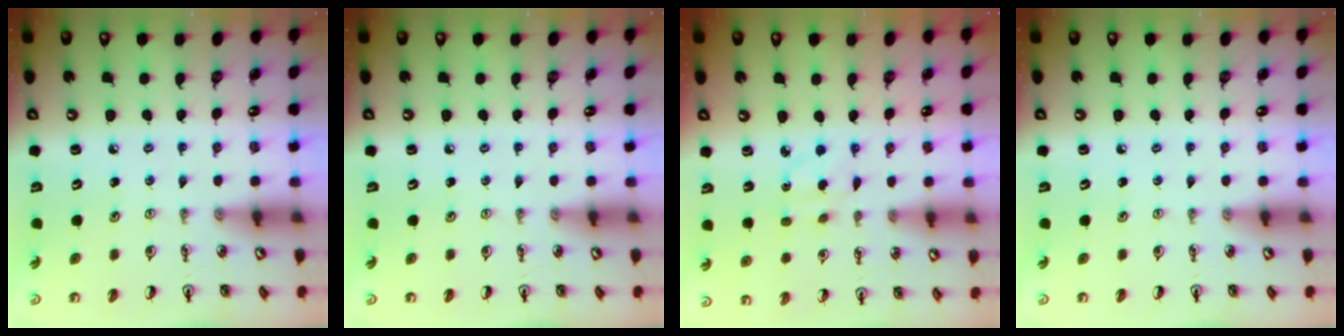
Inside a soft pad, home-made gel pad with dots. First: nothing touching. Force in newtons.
{"total": 0.0}
{"total": 3.0, "press": 2.9, "slide": 0.8}
{"total": 0.0}